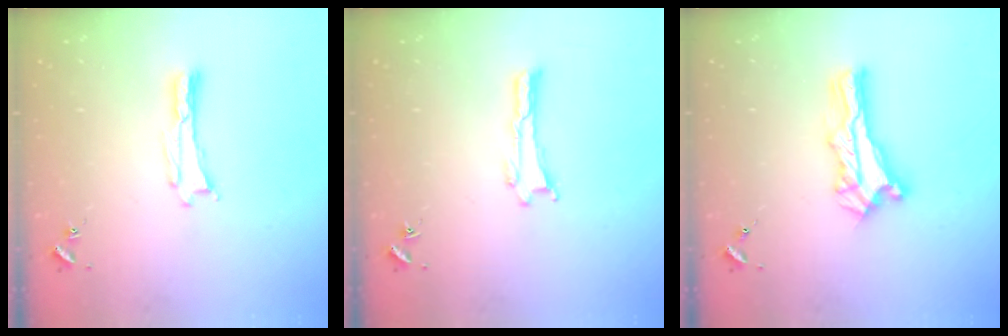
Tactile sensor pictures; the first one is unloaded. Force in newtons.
{"total": 0.0}
{"total": 3.2, "press": 3.2, "slide": 0.3}